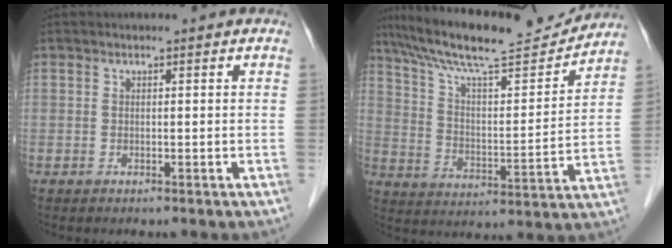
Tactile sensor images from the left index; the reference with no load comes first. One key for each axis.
{"total": 18.6, "fx": 17.0, "fy": 1.5, "fz": 7.6, "tx": -0.139, "ty": 0.005, "tz": 0.272}